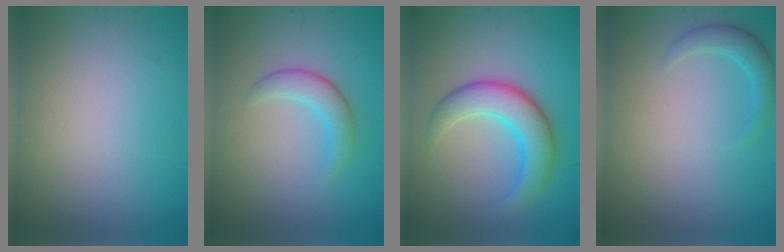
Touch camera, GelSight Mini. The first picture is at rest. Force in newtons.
{"total": 2.6, "press": 2.6, "slide": 0.2}
{"total": 5.7, "press": 5.7, "slide": 0.3}
{"total": 2.1, "press": 2.1, "slide": 0.2}